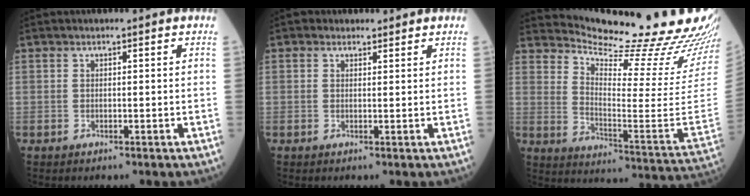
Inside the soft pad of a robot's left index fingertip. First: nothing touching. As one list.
[{"total": 1.5, "force": [1.1, 1.0, 0.0], "torque": [0.010, 0.005, 0.013]}, {"total": 27.4, "force": [25.5, 0.1, 10.0], "torque": [-0.153, -0.132, 0.328]}]